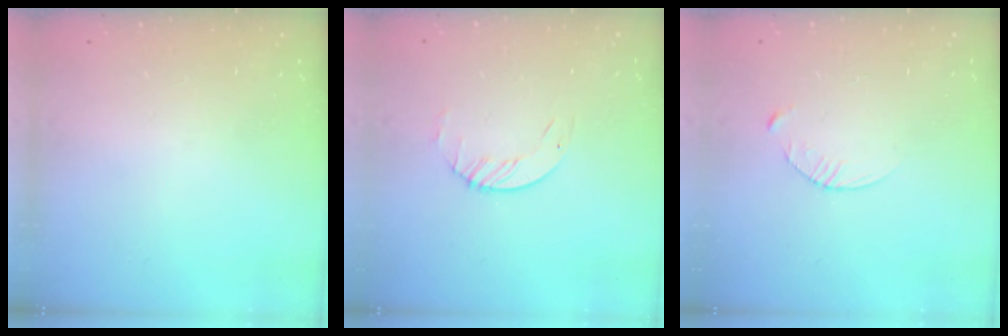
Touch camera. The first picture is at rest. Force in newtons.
{"total": 1.6, "press": 1.6, "slide": 0.2}
{"total": 3.6, "press": 3.5, "slide": 0.4}